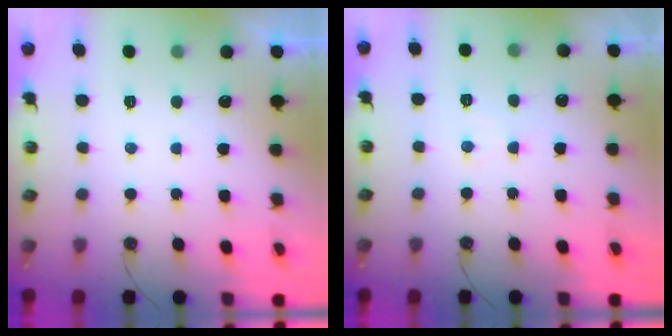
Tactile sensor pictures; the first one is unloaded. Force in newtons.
{"total": 6.6, "press": 6.6, "slide": 0.5}